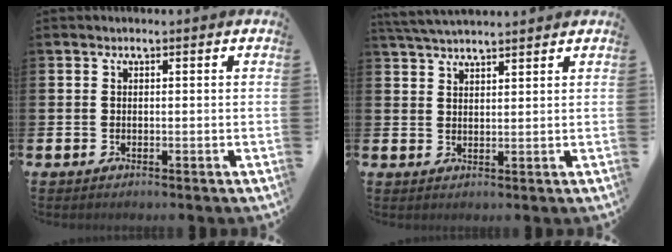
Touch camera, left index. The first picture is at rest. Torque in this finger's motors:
{"motor_torque": [0.90, -1.11, 0.57, 0.09]}